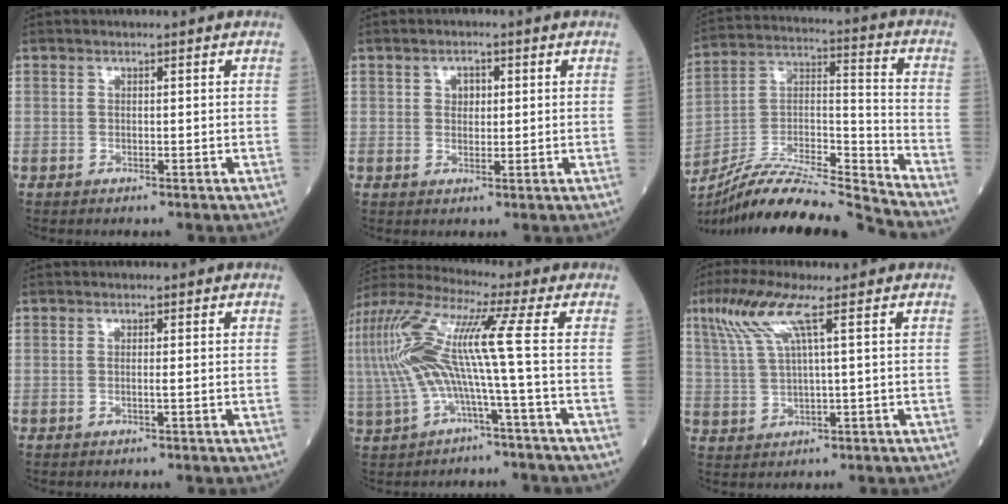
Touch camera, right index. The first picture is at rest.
{"total": 2.2, "force": [0.7, 1.5, 1.4], "torque": [-0.020, 0.004, 0.010]}
{"total": 19.1, "force": [-18.0, -1.3, 6.1], "torque": [-0.111, 0.016, -0.319]}
{"total": 0.7, "force": [-0.2, -0.2, 0.6], "torque": [-0.012, 0.000, -0.005]}
{"total": 12.7, "force": [-0.6, -0.4, 12.7], "torque": [-0.275, 0.032, -0.021]}
{"total": 7.0, "force": [3.3, 0.0, 6.1], "torque": [-0.144, 0.012, 0.074]}